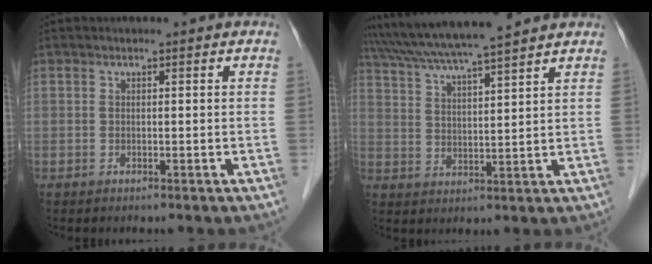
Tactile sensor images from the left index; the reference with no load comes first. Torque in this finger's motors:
{"motor_torque": [0.10, -0.72, 0.64, 0.21]}